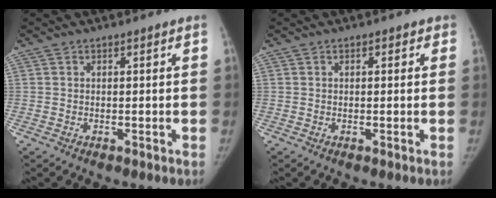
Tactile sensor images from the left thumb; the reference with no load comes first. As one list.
[{"total": 1.5, "force": [0.6, 1.0, 1.0], "torque": [-0.001, 0.002, 0.003]}]